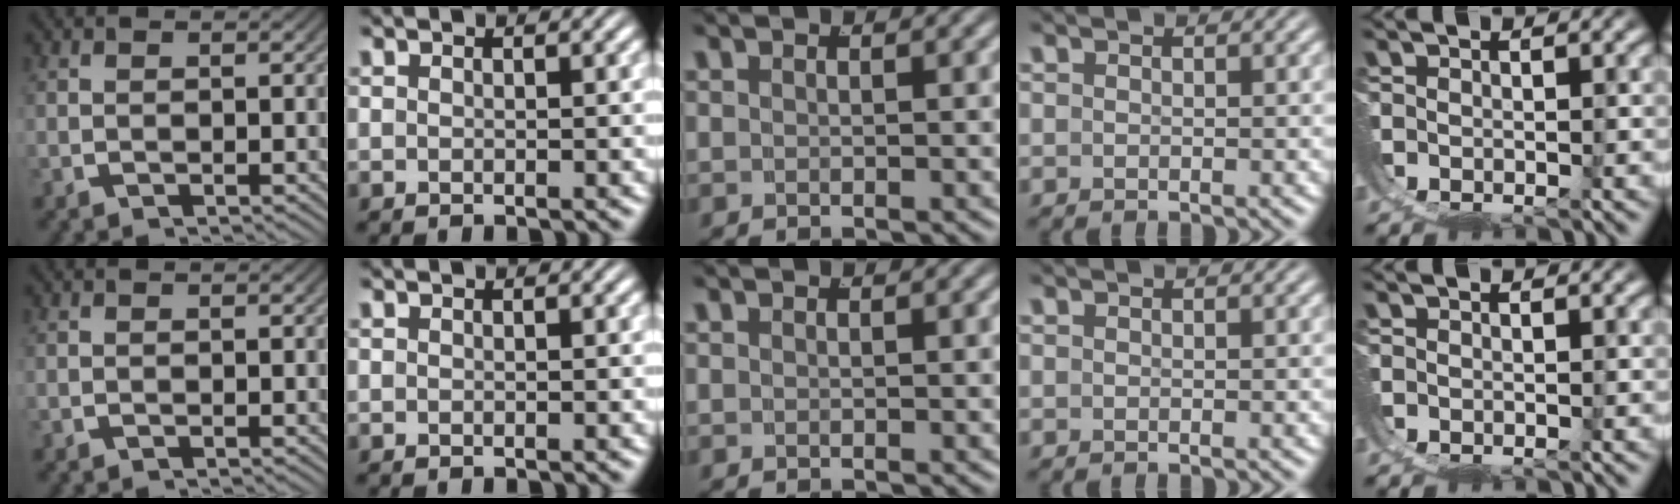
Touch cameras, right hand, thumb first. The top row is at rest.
{}